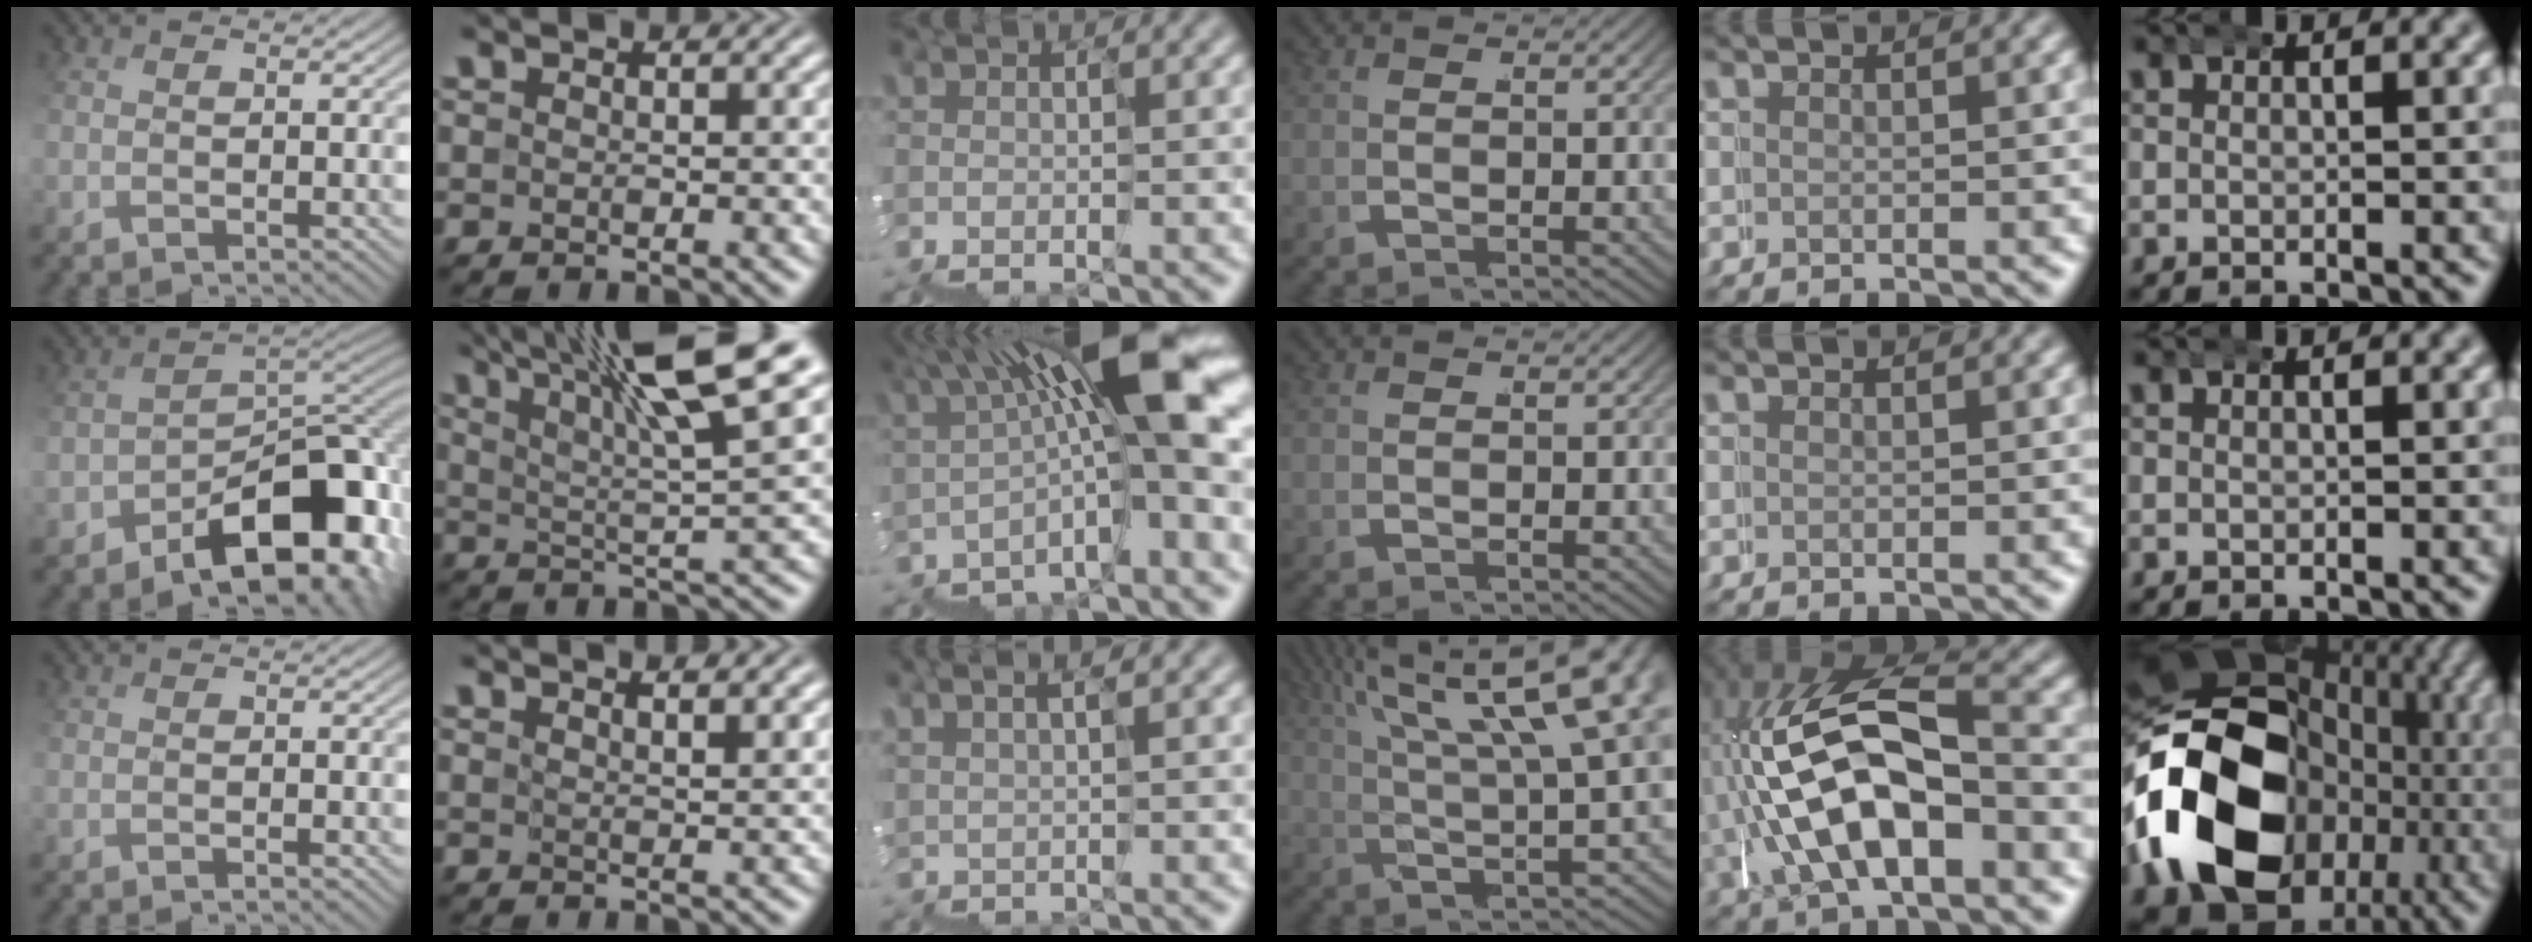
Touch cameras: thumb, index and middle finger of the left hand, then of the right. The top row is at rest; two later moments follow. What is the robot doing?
{"motion": "wrap", "object": "duck tape"}